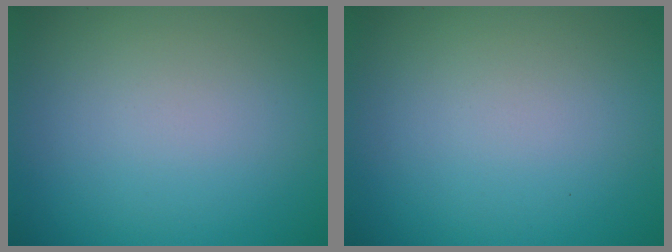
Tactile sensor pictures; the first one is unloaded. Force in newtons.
{"total": 0.0}